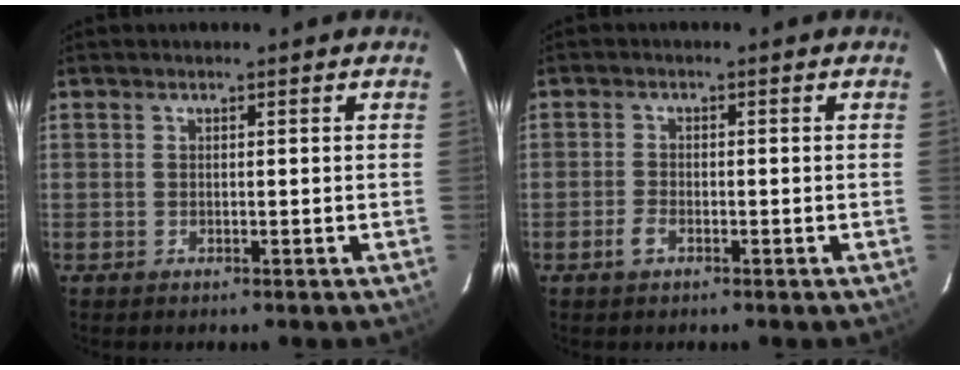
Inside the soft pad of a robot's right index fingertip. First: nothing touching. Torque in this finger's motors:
{"motor_torque": [0.13, -0.03, 0.16, 0.03]}